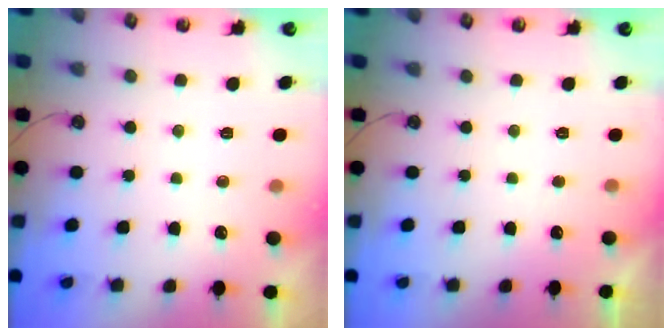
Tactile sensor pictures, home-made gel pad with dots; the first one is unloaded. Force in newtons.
{"total": 0.0}